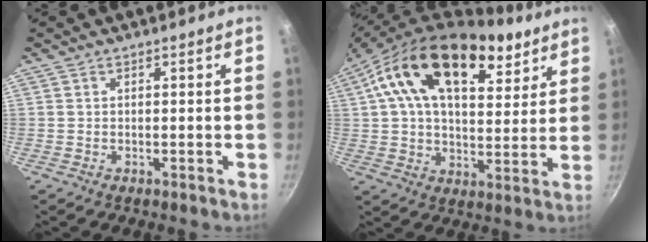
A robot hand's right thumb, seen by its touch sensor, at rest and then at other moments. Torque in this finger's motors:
{"motor_torque": [0.00, 5.01, 0.94, -0.30, 0.45]}